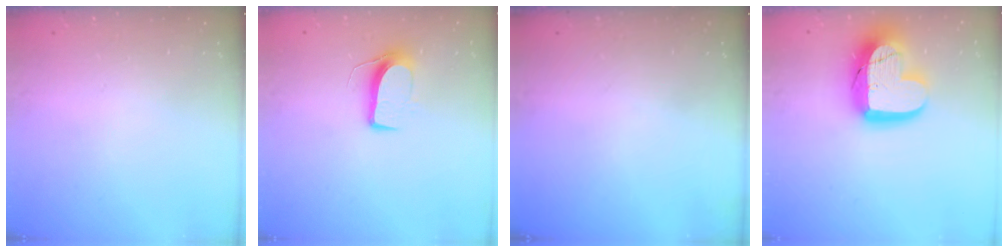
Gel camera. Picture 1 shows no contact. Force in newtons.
{"total": 8.6, "press": 8.5, "slide": 0.4}
{"total": 0.0}
{"total": 18.3, "press": 18.2, "slide": 1.4}